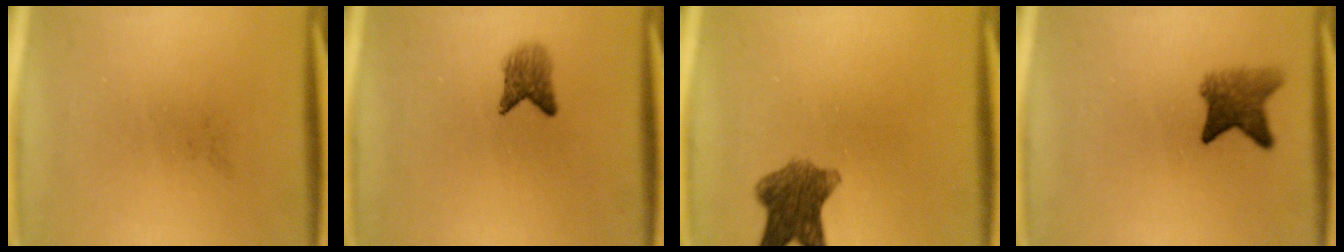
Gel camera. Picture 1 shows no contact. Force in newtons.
{"total": 2.8}
{"total": 7.2}
{"total": 4.5}